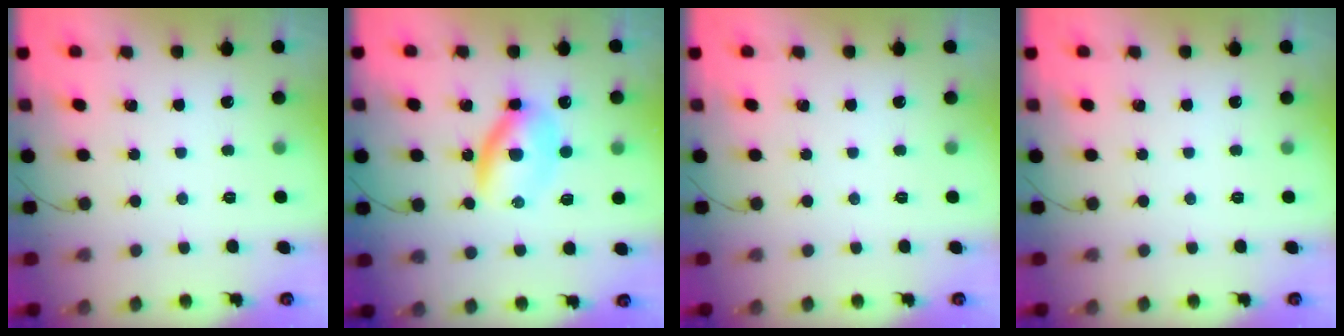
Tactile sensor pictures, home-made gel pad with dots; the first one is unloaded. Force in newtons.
{"total": 6.5, "press": 6.5, "slide": 0.3}
{"total": 0.0}
{"total": 0.0}